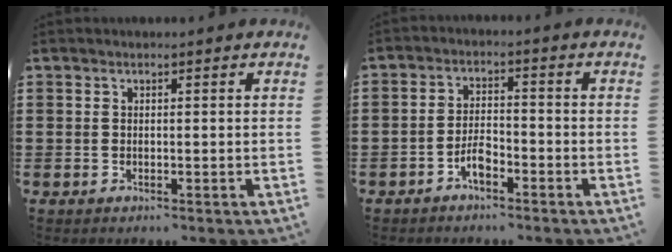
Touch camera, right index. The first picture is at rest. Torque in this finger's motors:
{"motor_torque": [2.14, 0.00, 0.49, 0.06]}